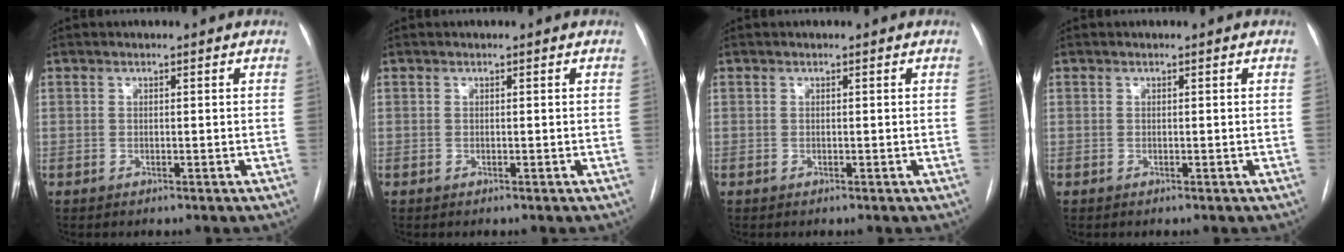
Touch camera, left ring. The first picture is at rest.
{"total": 0.0}
{"total": 0.0}
{"total": 0.0}